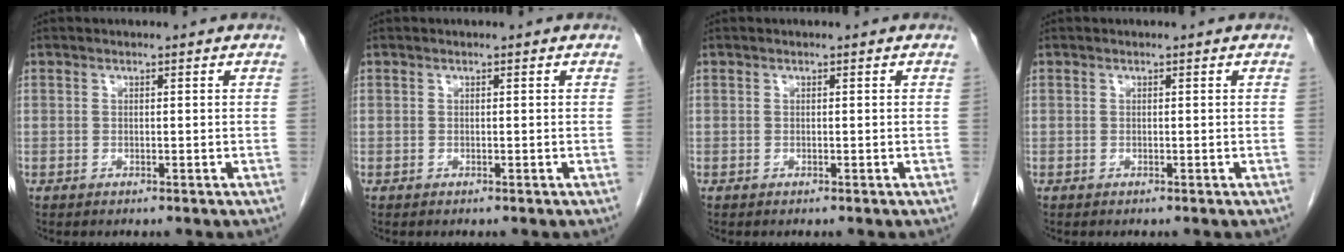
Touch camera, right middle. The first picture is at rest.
{"total": 0.0}
{"total": 0.0}
{"total": 0.0}